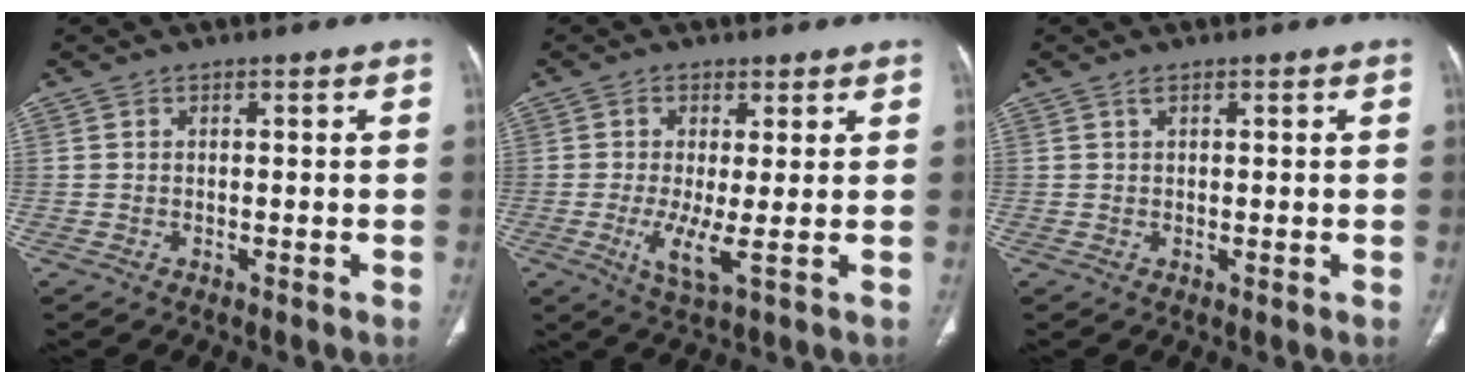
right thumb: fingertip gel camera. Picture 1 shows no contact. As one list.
[{"total": 6.1, "force": [-0.3, 1.1, 5.9], "torque": [-0.128, -0.014, -0.009]}, {"total": 0.8, "force": [0.4, 0.2, 0.6], "torque": [-0.014, 0.000, 0.008]}]